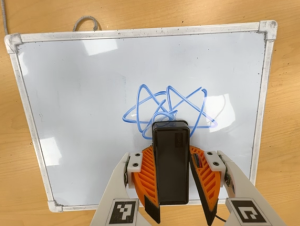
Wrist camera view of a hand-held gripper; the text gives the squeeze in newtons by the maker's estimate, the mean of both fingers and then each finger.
{"total": 6.1, "left": 5.7, "right": 6.5}